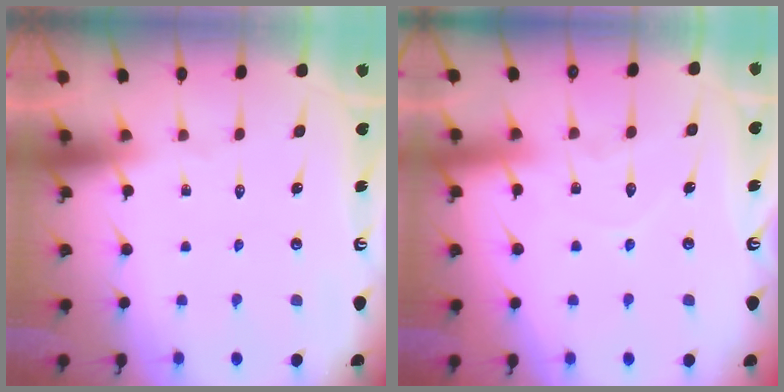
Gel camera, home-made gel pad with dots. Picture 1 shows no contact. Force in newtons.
{"total": 6.4, "press": 6.4, "slide": 0.7}